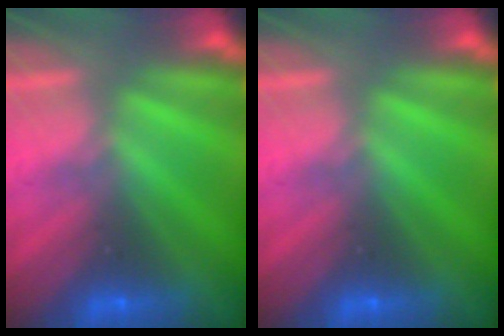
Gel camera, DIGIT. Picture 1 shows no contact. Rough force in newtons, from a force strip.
{"total": 0.0}